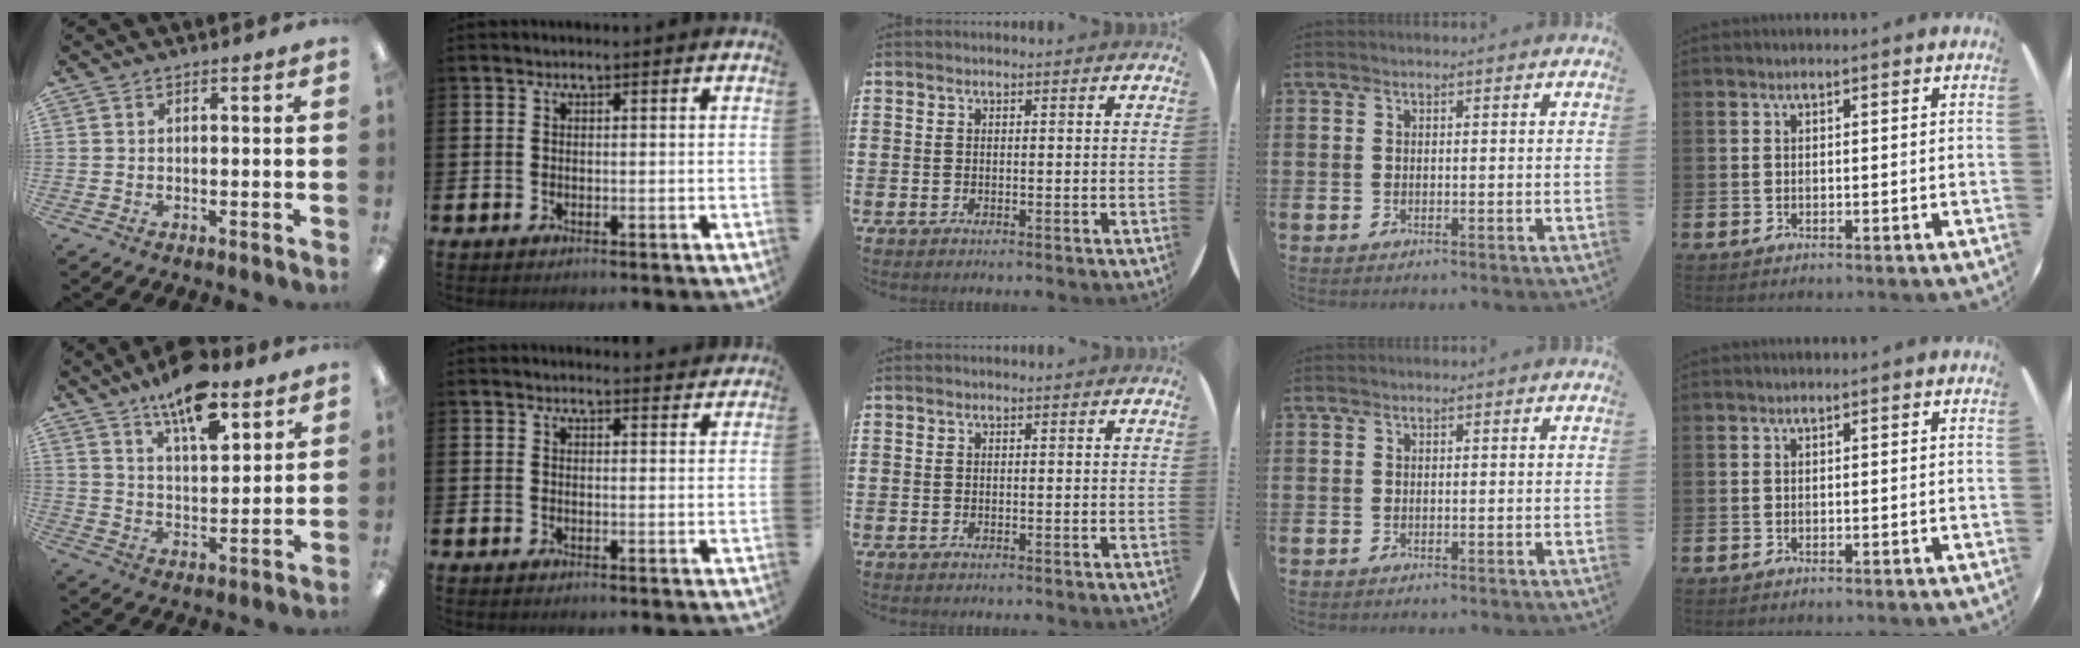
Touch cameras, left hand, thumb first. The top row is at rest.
{"thumb": {"total": 12.8, "force": [9.2, 5.1, 7.3], "torque": [-0.108, -0.049, 0.157]}, "index": {"total": 1.6, "force": [1.6, 0.3, -0.1], "torque": [0.007, -0.008, 0.028]}}